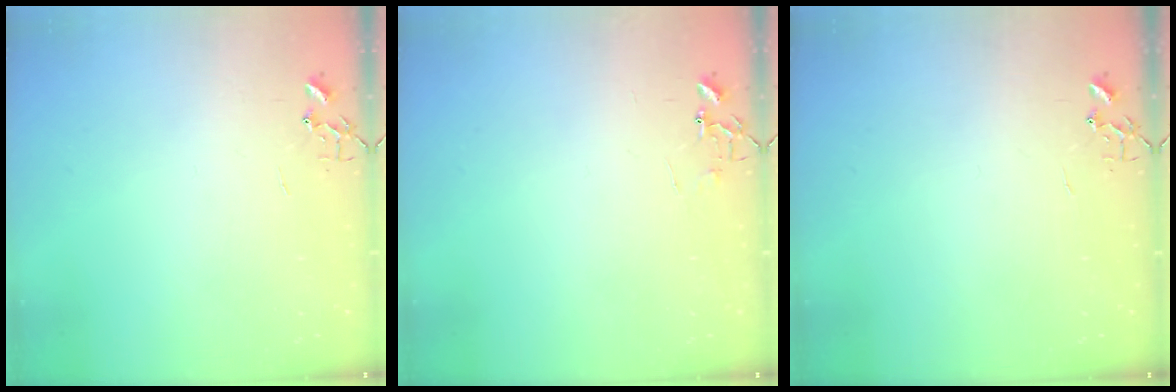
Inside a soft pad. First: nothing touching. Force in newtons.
{"total": 5.5, "press": 5.4, "slide": 0.4}
{"total": 0.0}